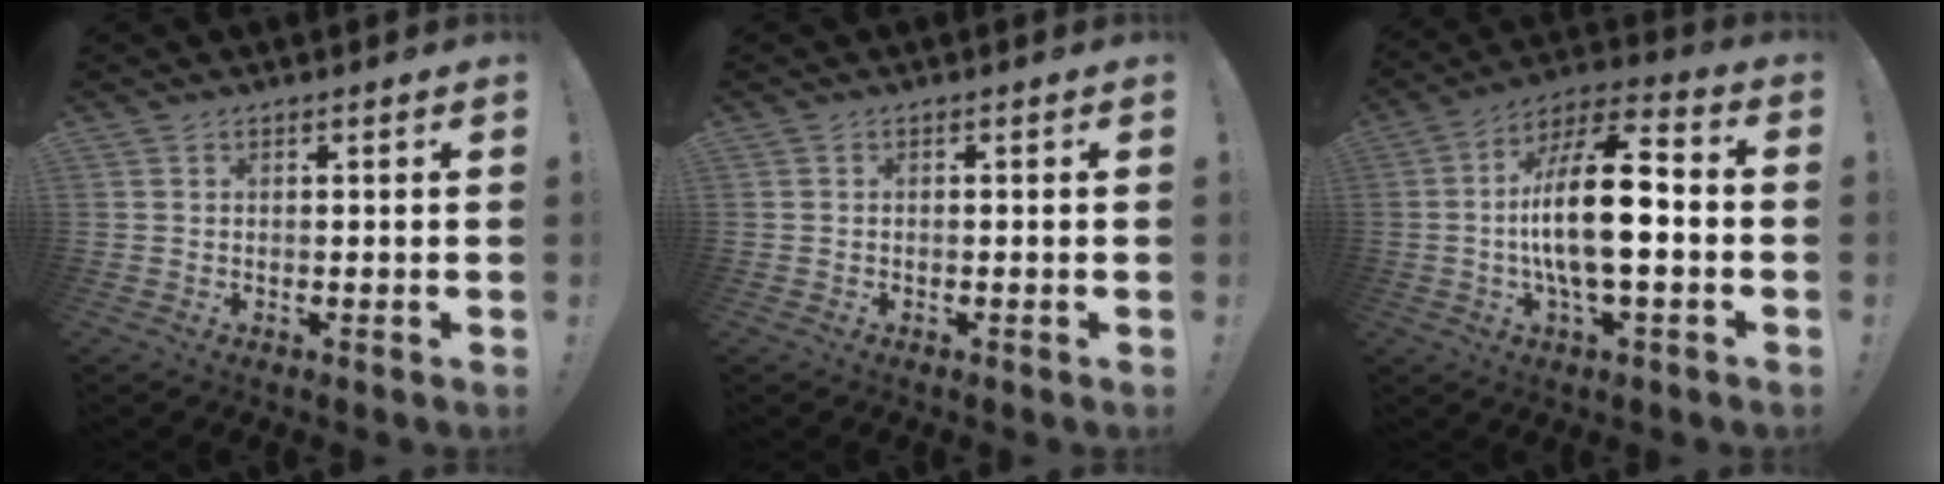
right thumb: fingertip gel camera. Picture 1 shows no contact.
{"total": 0.0}
{"total": 18.3, "force": [-1.7, 6.4, 17.1], "torque": [-0.312, 0.007, -0.034]}